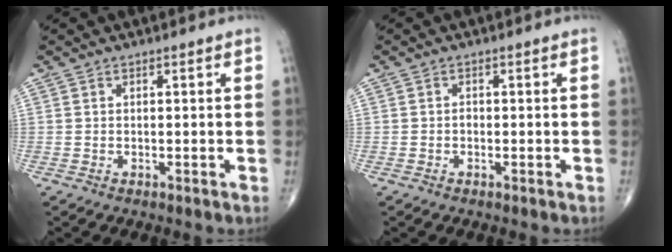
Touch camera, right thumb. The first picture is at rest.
{"total": 0.7, "force": [-0.2, 0.5, 0.4], "torque": [-0.004, 0.002, -0.008]}